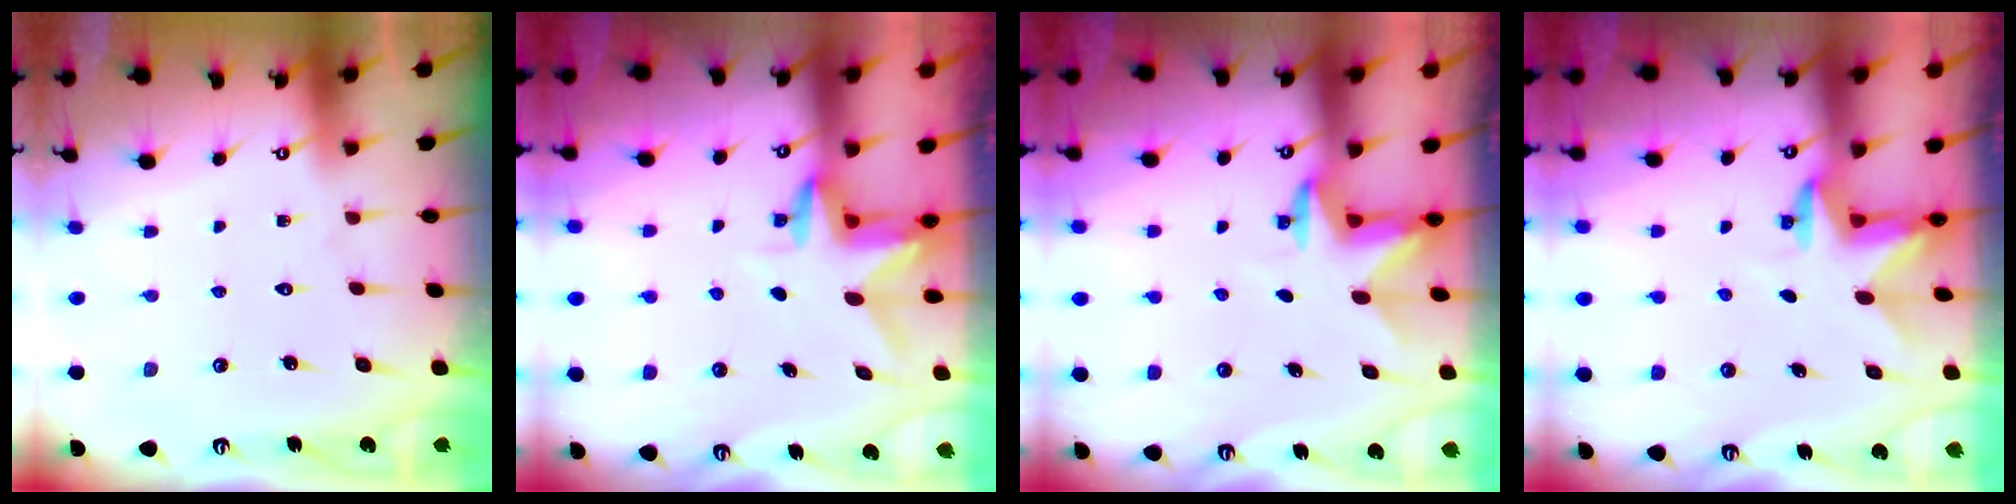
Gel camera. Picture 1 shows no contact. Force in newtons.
{"total": 3.1, "press": 3.1, "slide": 0.3}
{"total": 2.8, "press": 2.8, "slide": 0.7}
{"total": 2.5, "press": 2.5, "slide": 0.4}